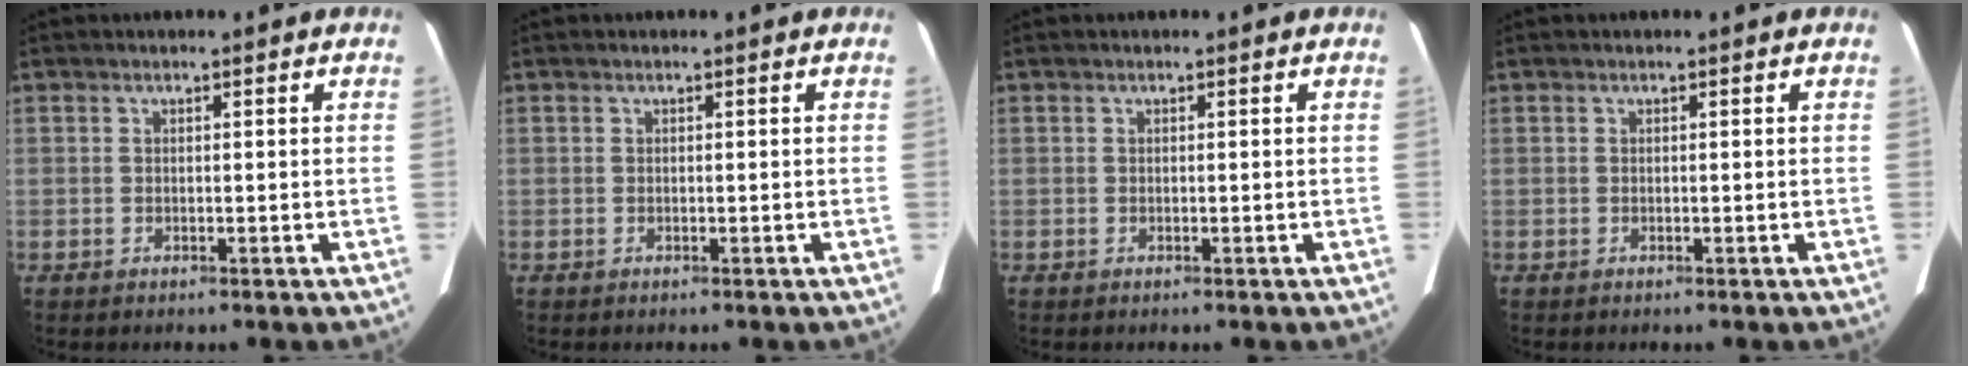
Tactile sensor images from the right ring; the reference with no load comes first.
{"total": 0.0}
{"total": 0.0}
{"total": 0.0}